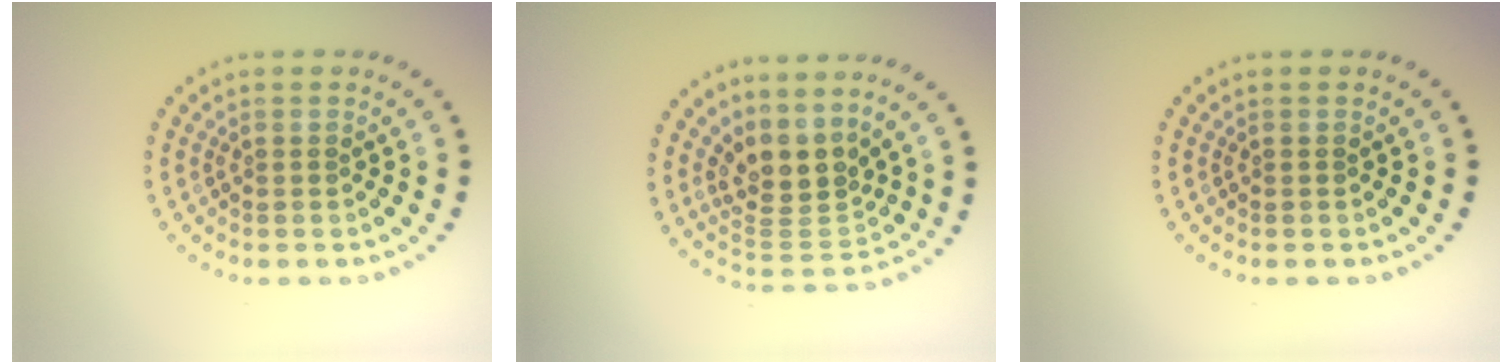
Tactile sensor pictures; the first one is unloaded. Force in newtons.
{"total": 4.0, "press": 3.1, "slide": 2.5}
{"total": 0.0}